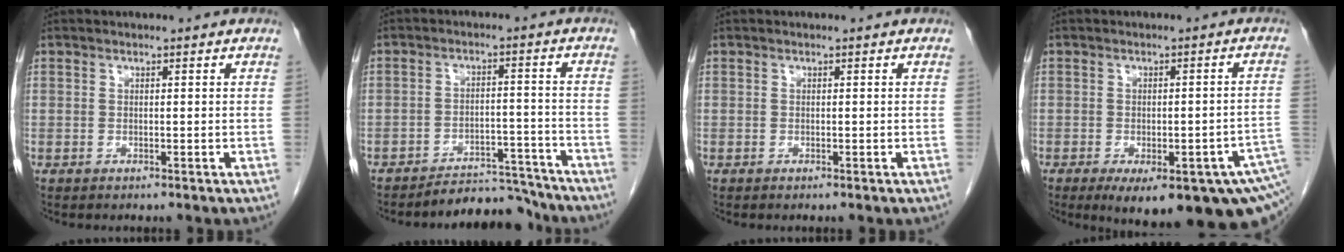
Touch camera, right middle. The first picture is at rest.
{"total": 7.0, "force": [-6.9, 1.3, -0.2], "torque": [0.015, 0.020, -0.106]}
{"total": 0.0}
{"total": 18.5, "force": [-10.3, 5.0, 14.6], "torque": [-0.130, -0.011, -0.118]}